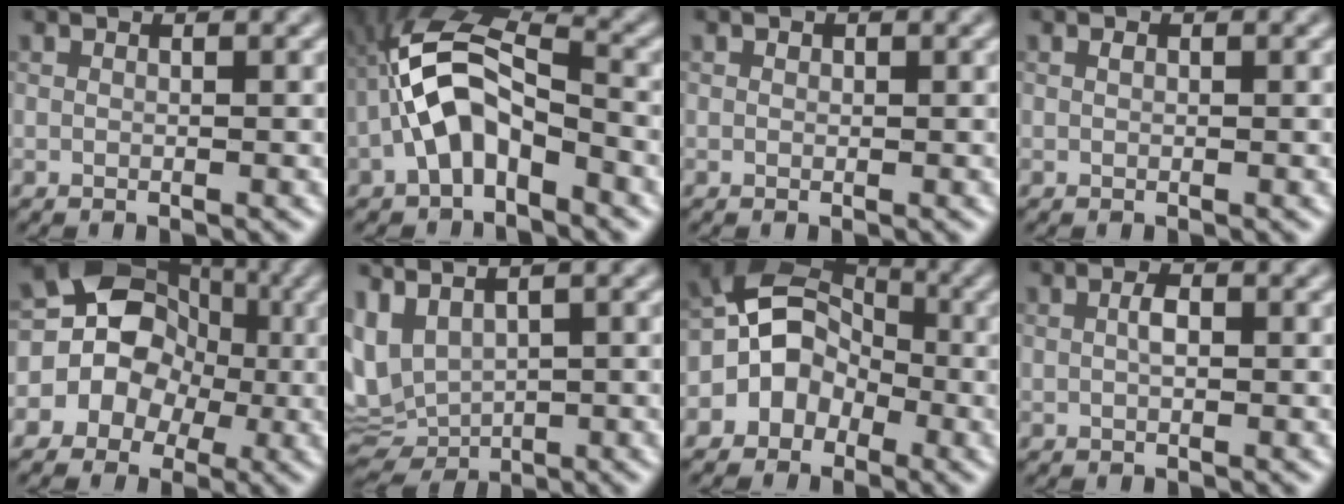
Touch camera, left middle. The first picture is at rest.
{"total": 7.0, "force": [-2.8, 3.4, 5.5], "torque": [-0.113, 0.024, -0.050]}
{"total": 0.0}
{"total": 0.0}
{"total": 6.7, "force": [-0.9, 6.2, 2.4], "torque": [-0.005, 0.021, -0.036]}
{"total": 5.1, "force": [1.6, 2.8, 3.9], "torque": [-0.087, 0.000, 0.055]}
{"total": 6.1, "force": [-2.1, 5.2, 2.4], "torque": [-0.003, 0.020, -0.063]}
{"total": 1.0, "force": [-0.2, 0.4, 0.8], "torque": [-0.023, 0.005, 0.004]}